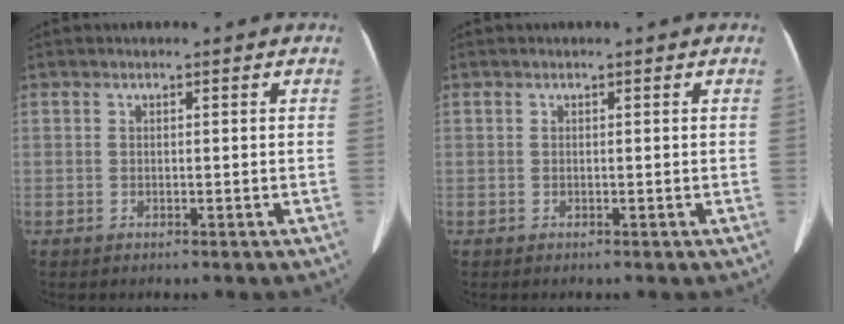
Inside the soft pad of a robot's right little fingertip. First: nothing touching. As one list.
[{"total": 0.0}]